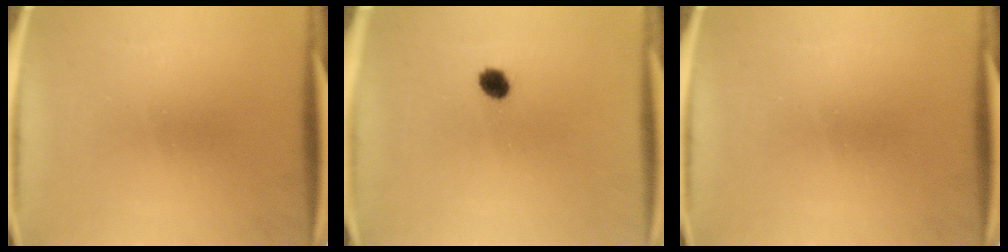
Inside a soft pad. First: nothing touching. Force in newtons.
{"total": 2.9}
{"total": 0.0}